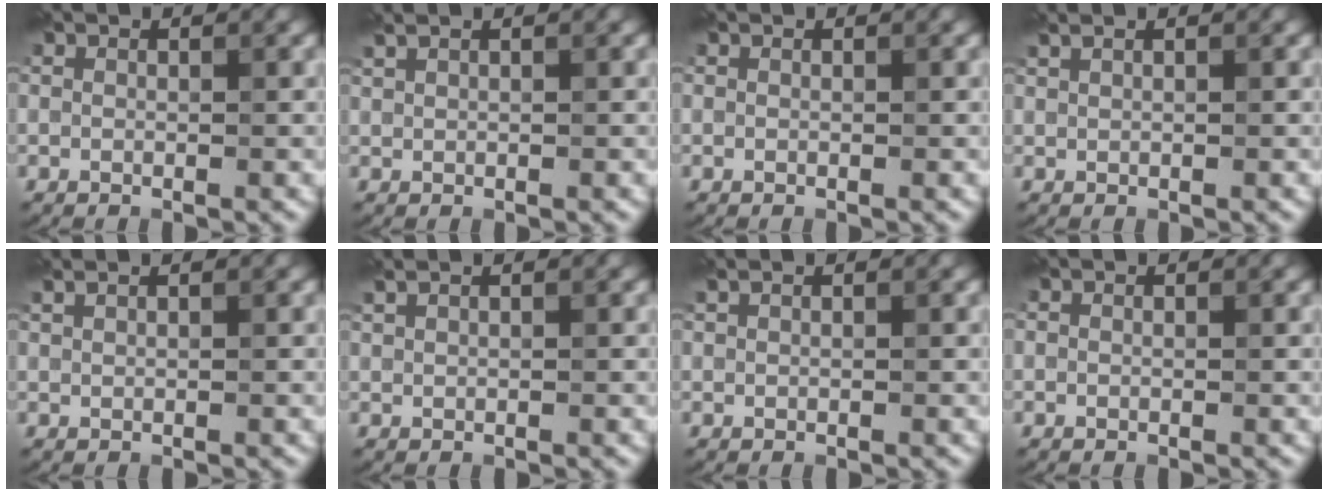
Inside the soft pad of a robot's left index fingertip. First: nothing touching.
{"total": 1.4, "force": [1.1, 0.5, 0.8], "torque": [-0.017, 0.002, 0.019]}
{"total": 0.0}
{"total": 1.3, "force": [1.0, 0.5, 0.8], "torque": [-0.014, 0.001, 0.015]}
{"total": 1.6, "force": [1.2, 0.6, 0.9], "torque": [-0.011, -0.001, 0.014]}
{"total": 1.3, "force": [1.0, 0.4, 0.6], "torque": [-0.014, 0.000, 0.019]}
{"total": 0.7, "force": [0.5, 0.2, 0.4], "torque": [-0.008, 0.004, 0.011]}
{"total": 0.0}